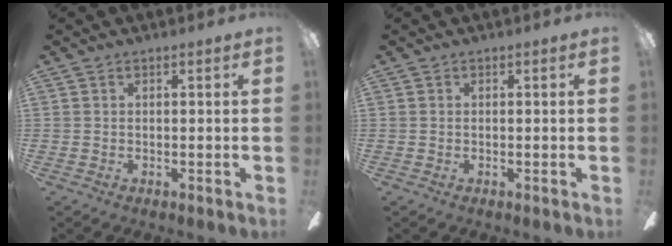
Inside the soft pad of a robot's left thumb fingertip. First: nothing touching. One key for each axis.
{"total": 0.0}